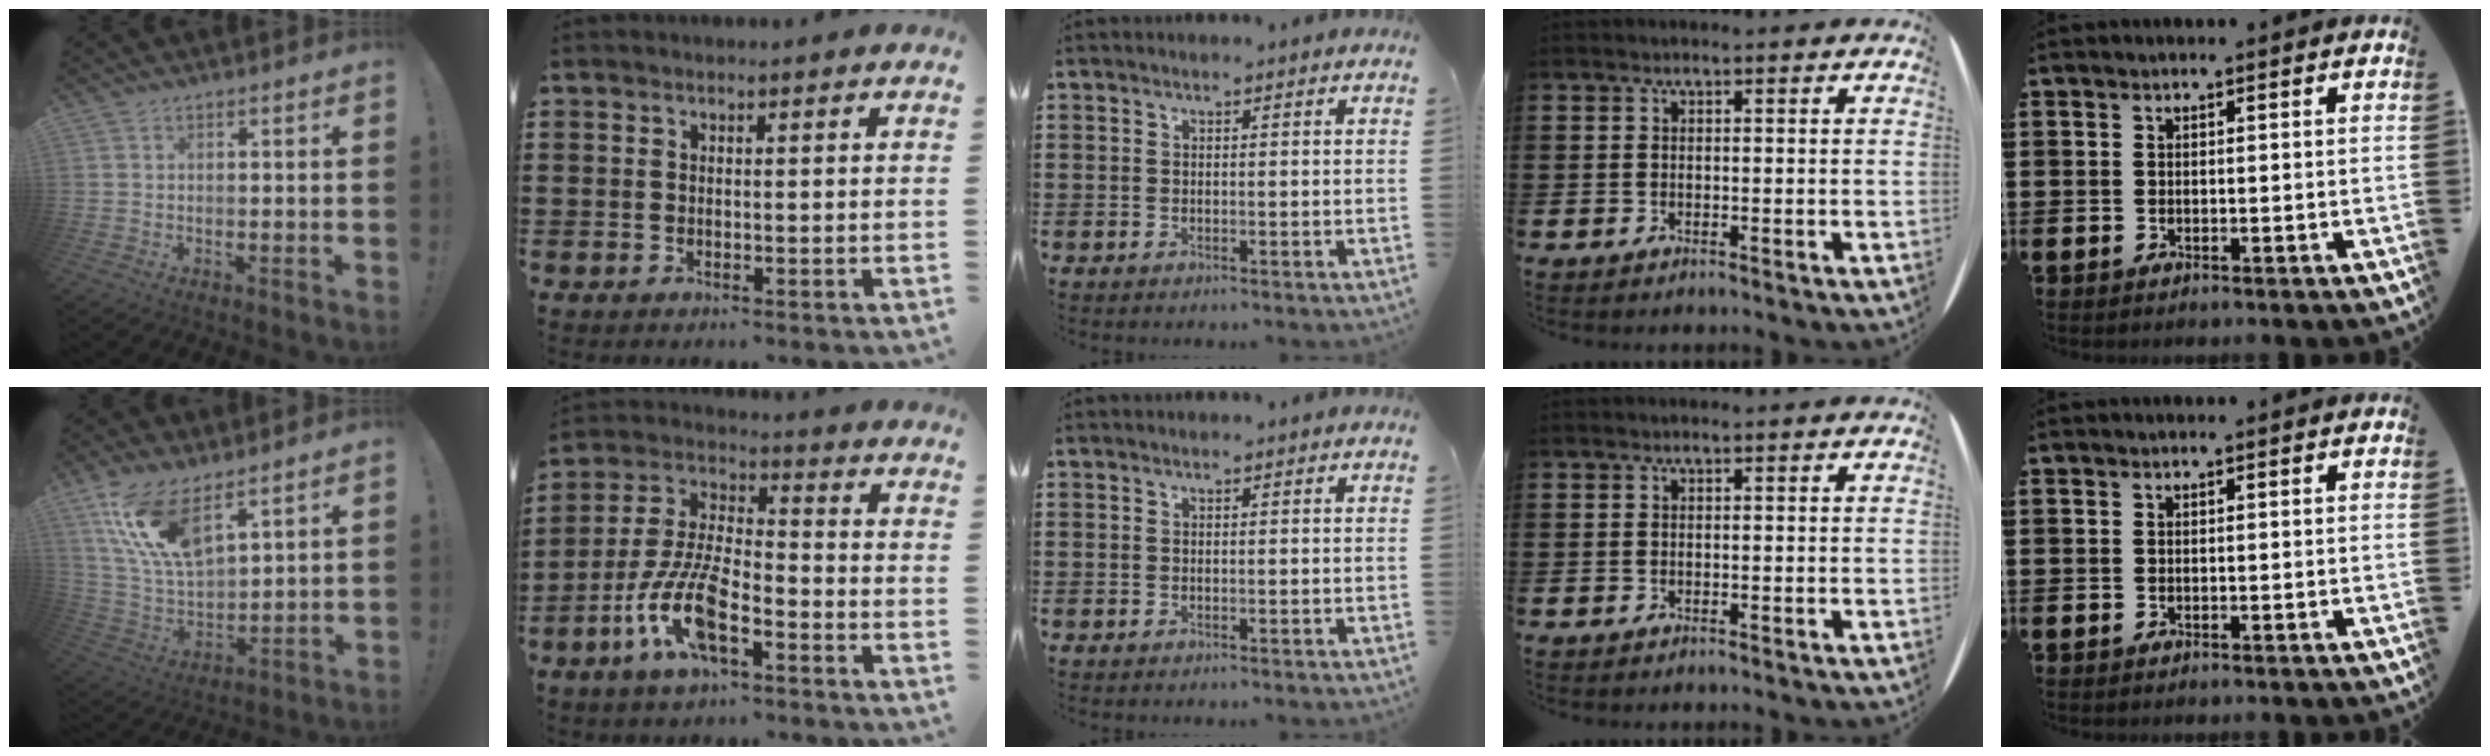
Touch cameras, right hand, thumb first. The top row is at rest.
{"thumb": {"total": 15.4, "force": [10.1, 6.1, 9.9], "torque": [-0.211, -0.060, 0.187]}, "index": {"total": 10.8, "force": [-5.3, 4.0, 8.5], "torque": [-0.208, -0.006, -0.105]}}